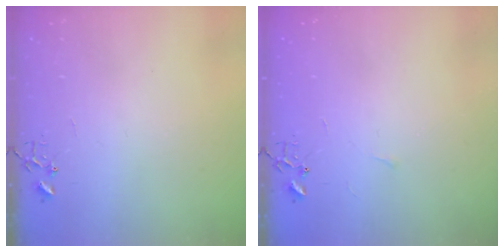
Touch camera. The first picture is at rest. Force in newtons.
{"total": 3.3, "press": 3.2, "slide": 0.5}